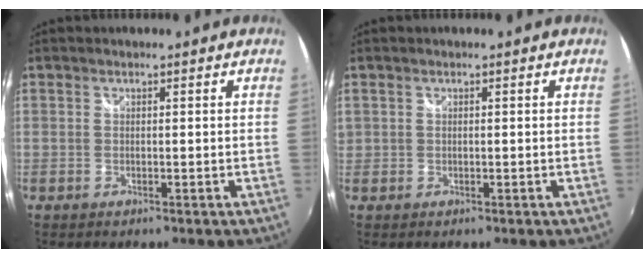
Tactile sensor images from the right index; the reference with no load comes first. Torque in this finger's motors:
{"motor_torque": [0.45, 0.35, 0.20, 0.02]}